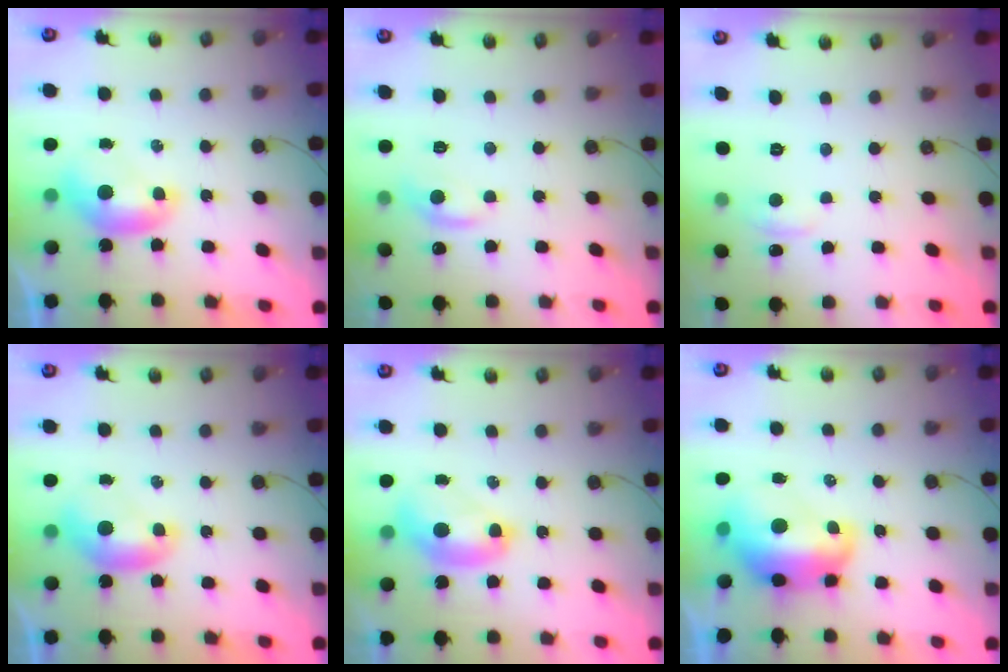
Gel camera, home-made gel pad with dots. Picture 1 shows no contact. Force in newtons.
{"total": 1.6, "press": 1.4, "slide": 0.8}
{"total": 1.3, "press": 1.0, "slide": 0.7}
{"total": 0.0}
{"total": 2.7, "press": 2.7, "slide": 0.1}
{"total": 5.9, "press": 5.8, "slide": 1.2}